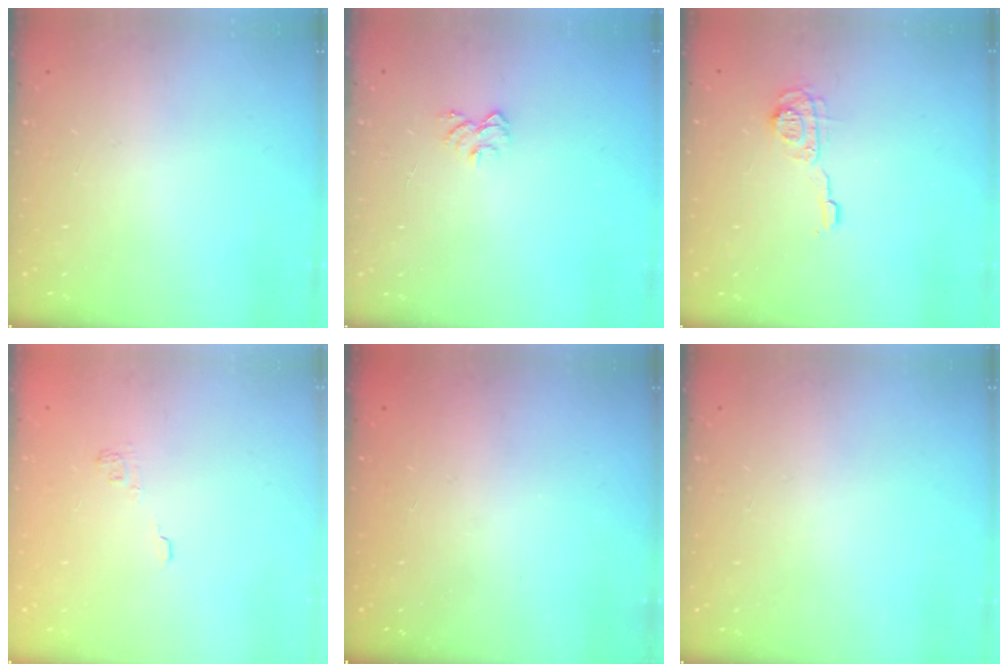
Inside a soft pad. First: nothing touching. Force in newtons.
{"total": 7.1, "press": 7.0, "slide": 0.6}
{"total": 7.5, "press": 7.5, "slide": 0.2}
{"total": 2.2, "press": 1.8, "slide": 1.3}
{"total": 2.3, "press": 2.2, "slide": 0.8}
{"total": 0.0}